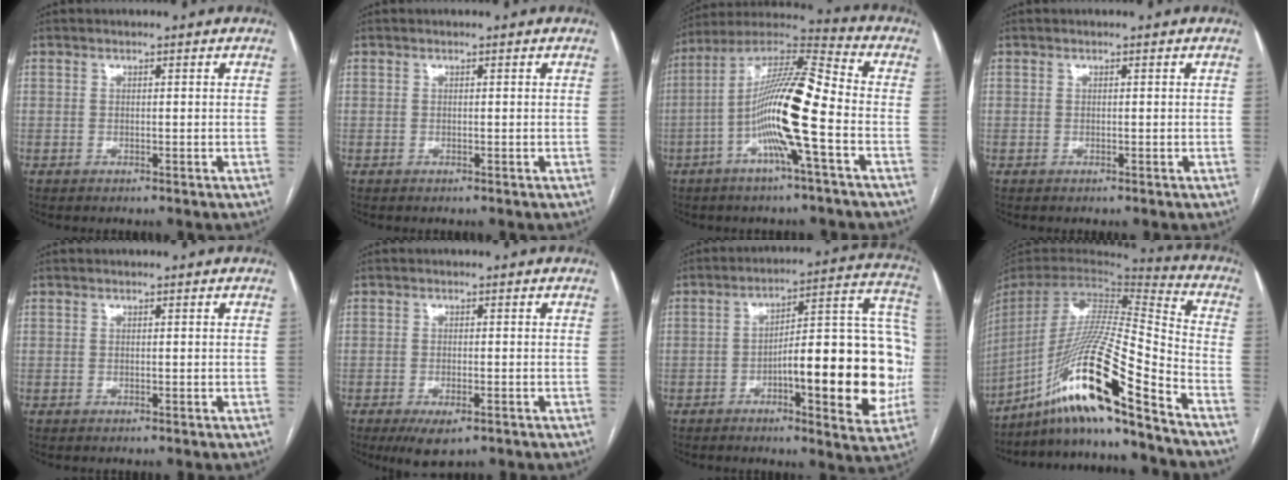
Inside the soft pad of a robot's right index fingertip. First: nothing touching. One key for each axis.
{"total": 0.0}
{"total": 15.6, "fx": -3.9, "fy": 0.4, "fz": 15.1, "tx": -0.285, "ty": 0.010, "tz": -0.081}
{"total": 0.0}
{"total": 0.0}
{"total": 4.5, "fx": -2.6, "fy": 1.5, "fz": 3.4, "tx": -0.059, "ty": -0.008, "tz": -0.035}
{"total": 21.2, "fx": -3.7, "fy": 4.7, "fz": 20.3, "tx": -0.219, "ty": 0.038, "tz": -0.042}
{"total": 22.8, "fx": -15.8, "fy": -0.9, "fz": 16.4, "tx": -0.325, "ty": -0.024, "tz": -0.292}